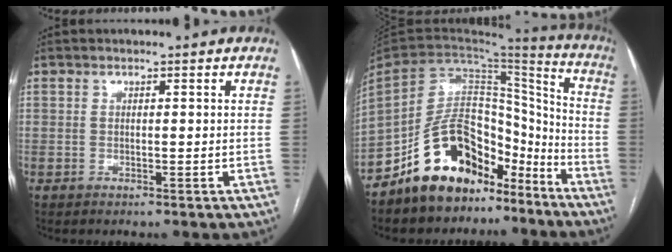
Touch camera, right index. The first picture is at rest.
{"total": 16.9, "force": [-11.7, 9.3, 7.9], "torque": [-0.142, 0.061, -0.199]}